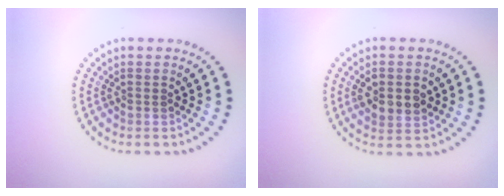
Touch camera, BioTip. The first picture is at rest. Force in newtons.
{"total": 3.4, "press": 3.3, "slide": 0.2}